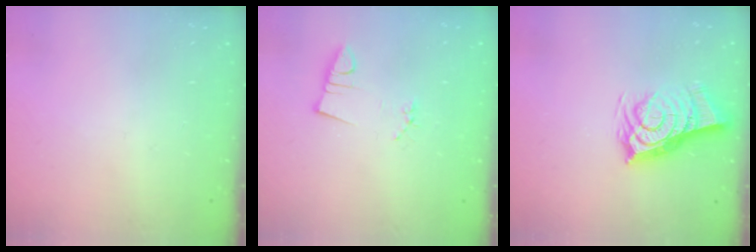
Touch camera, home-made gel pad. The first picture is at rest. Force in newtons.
{"total": 2.9, "press": 1.4, "slide": 2.5}
{"total": 10.5, "press": 9.8, "slide": 3.8}